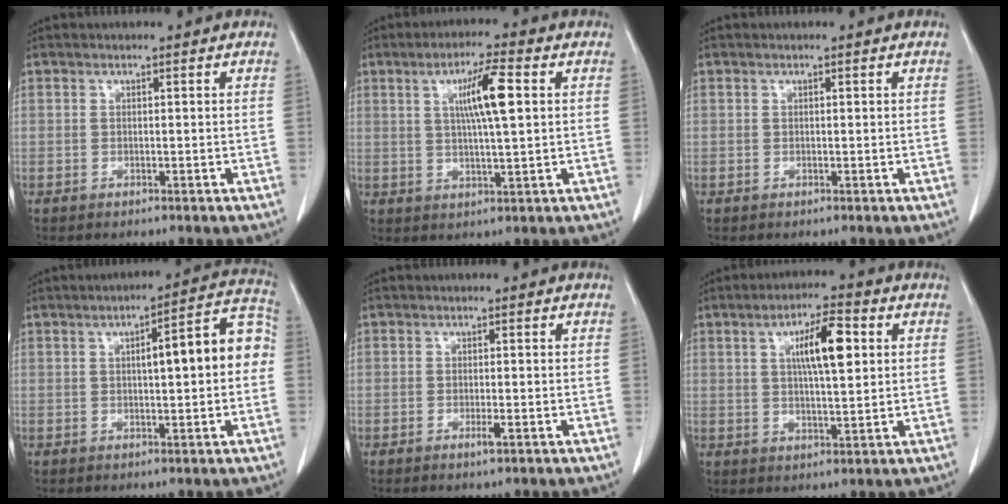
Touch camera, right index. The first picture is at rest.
{"total": 7.9, "force": [2.0, 0.4, 7.6], "torque": [-0.135, 0.004, 0.034]}
{"total": 0.0}
{"total": 10.2, "force": [0.6, 2.2, 9.9], "torque": [-0.129, 0.037, 0.007]}
{"total": 1.5, "force": [-0.7, 0.2, 1.3], "torque": [-0.022, -0.002, -0.011]}
{"total": 8.4, "force": [2.4, 1.7, 7.9], "torque": [-0.133, 0.009, 0.041]}